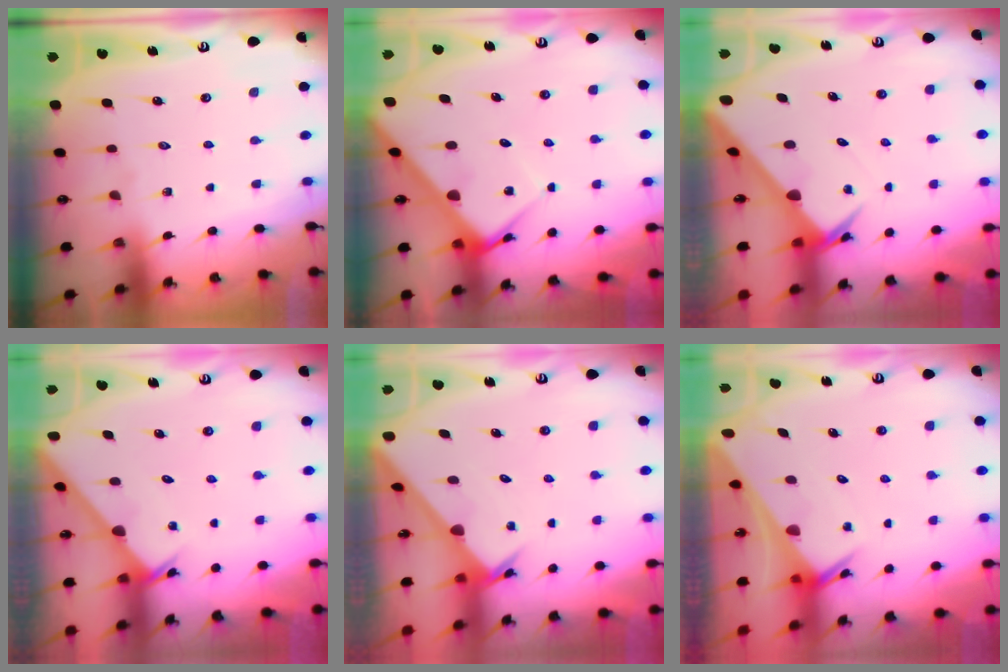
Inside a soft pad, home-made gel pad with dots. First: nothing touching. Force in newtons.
{"total": 5.9, "press": 5.8, "slide": 0.6}
{"total": 3.7, "press": 3.7, "slide": 0.2}
{"total": 1.9, "press": 1.9, "slide": 0.1}
{"total": 2.4, "press": 2.4, "slide": 0.2}
{"total": 2.7, "press": 2.7, "slide": 0.1}